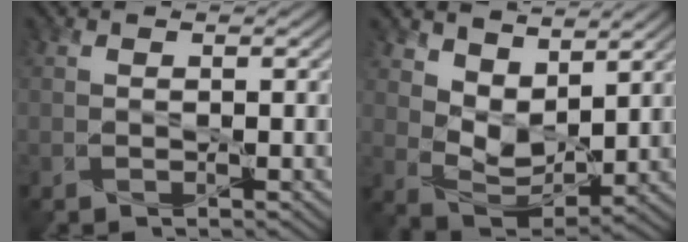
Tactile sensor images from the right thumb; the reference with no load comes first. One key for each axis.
{"total": 7.0, "fx": 4.5, "fy": 3.9, "fz": 3.7, "tx": -0.087, "ty": -0.010, "tz": 0.081}